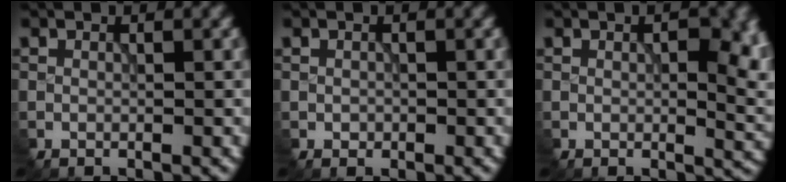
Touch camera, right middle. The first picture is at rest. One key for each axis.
{"total": 0.6, "fx": -0.2, "fy": 0.6, "fz": 0.2, "tx": -0.003, "ty": -0.002, "tz": 0.000}
{"total": 5.8, "fx": 0.7, "fy": 2.8, "fz": 5.1, "tx": -0.058, "ty": -0.006, "tz": 0.016}